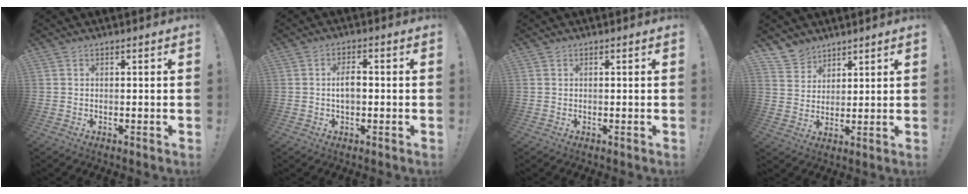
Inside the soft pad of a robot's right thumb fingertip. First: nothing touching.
{"total": 4.4, "force": [-0.3, 2.2, 3.9], "torque": [-0.062, 0.003, -0.011]}
{"total": 0.0}
{"total": 6.9, "force": [5.6, 4.0, 0.5], "torque": [-0.013, -0.041, 0.110]}